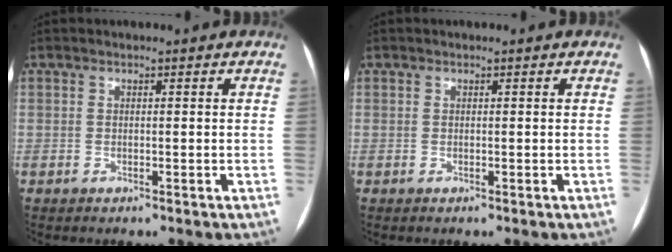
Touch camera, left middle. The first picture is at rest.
{"total": 0.0}